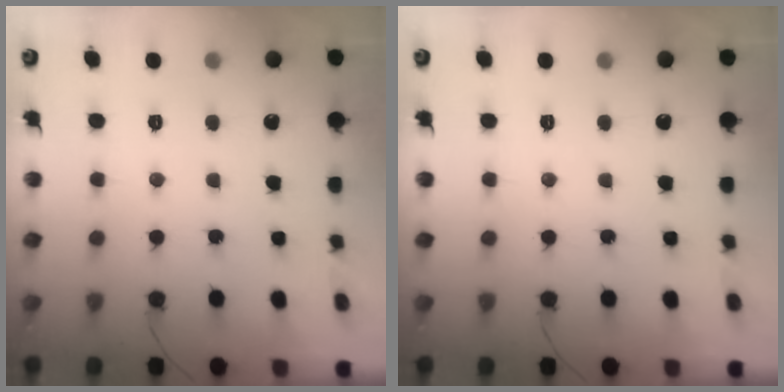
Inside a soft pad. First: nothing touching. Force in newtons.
{"total": 0.0}